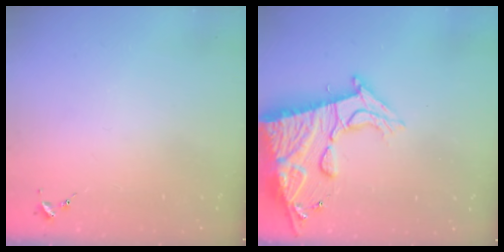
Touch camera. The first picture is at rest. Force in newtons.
{"total": 22.6, "press": 22.5, "slide": 2.2}